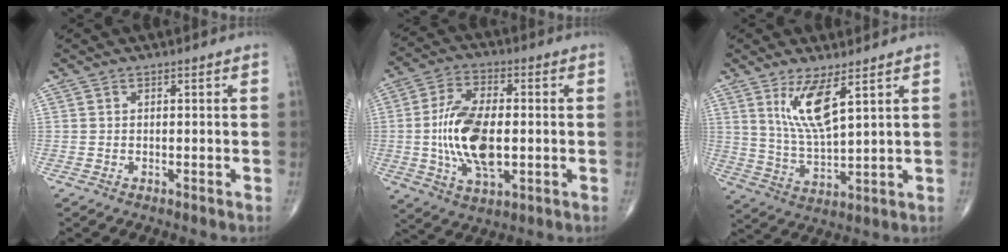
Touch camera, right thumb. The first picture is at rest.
{"total": 14.8, "force": [-1.1, 7.4, 12.8], "torque": [-0.243, 0.002, -0.019]}
{"total": 9.2, "force": [4.5, 2.2, 7.7], "torque": [-0.153, -0.039, 0.101]}